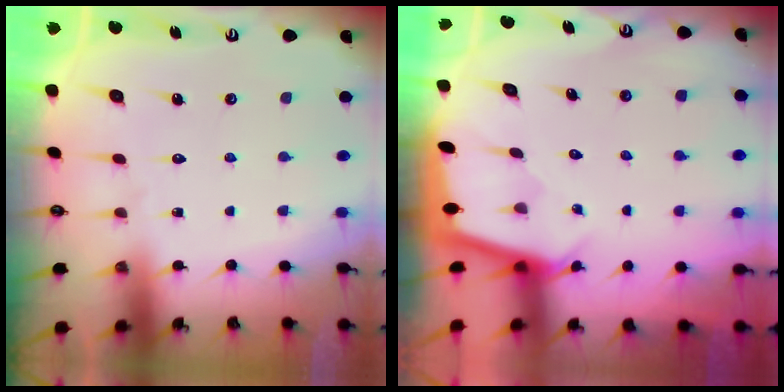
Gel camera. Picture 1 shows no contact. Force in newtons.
{"total": 2.1, "press": 2.1, "slide": 0.1}